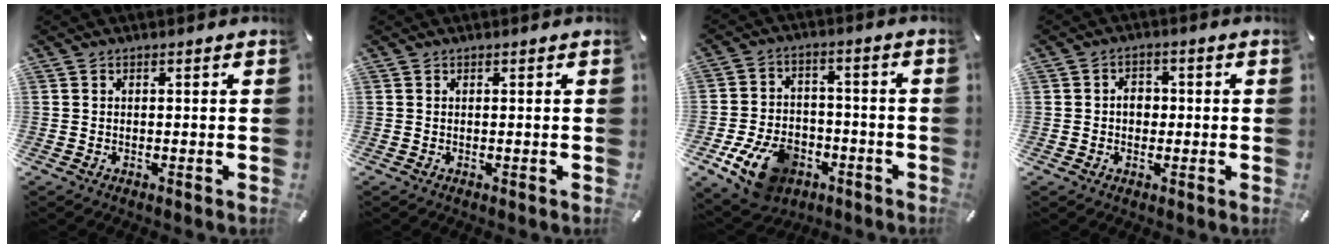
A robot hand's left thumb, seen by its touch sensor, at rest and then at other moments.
{"total": 0.0}
{"total": 13.3, "force": [-6.9, 8.7, 7.2], "torque": [-0.124, 0.043, -0.119]}
{"total": 4.2, "force": [-0.6, 3.4, 2.4], "torque": [-0.030, 0.003, -0.016]}